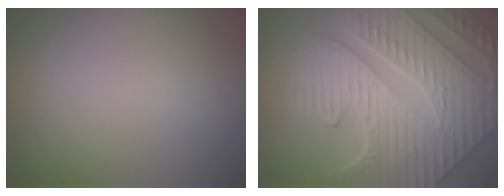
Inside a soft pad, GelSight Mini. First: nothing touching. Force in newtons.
{"total": 8.2, "press": 6.9, "slide": 4.5}